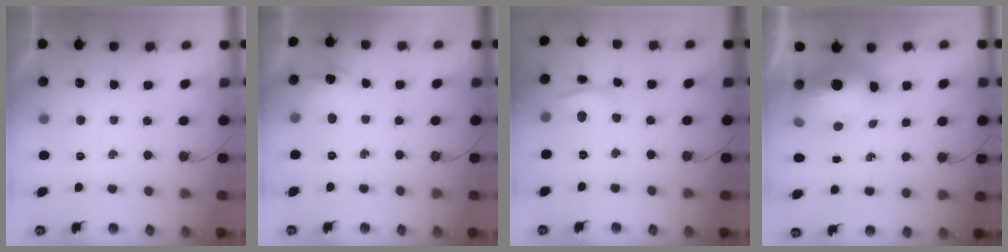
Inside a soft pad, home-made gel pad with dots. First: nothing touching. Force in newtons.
{"total": 7.3, "press": 7.2, "slide": 0.8}
{"total": 3.4, "press": 2.7, "slide": 2.1}
{"total": 11.2, "press": 11.1, "slide": 1.5}